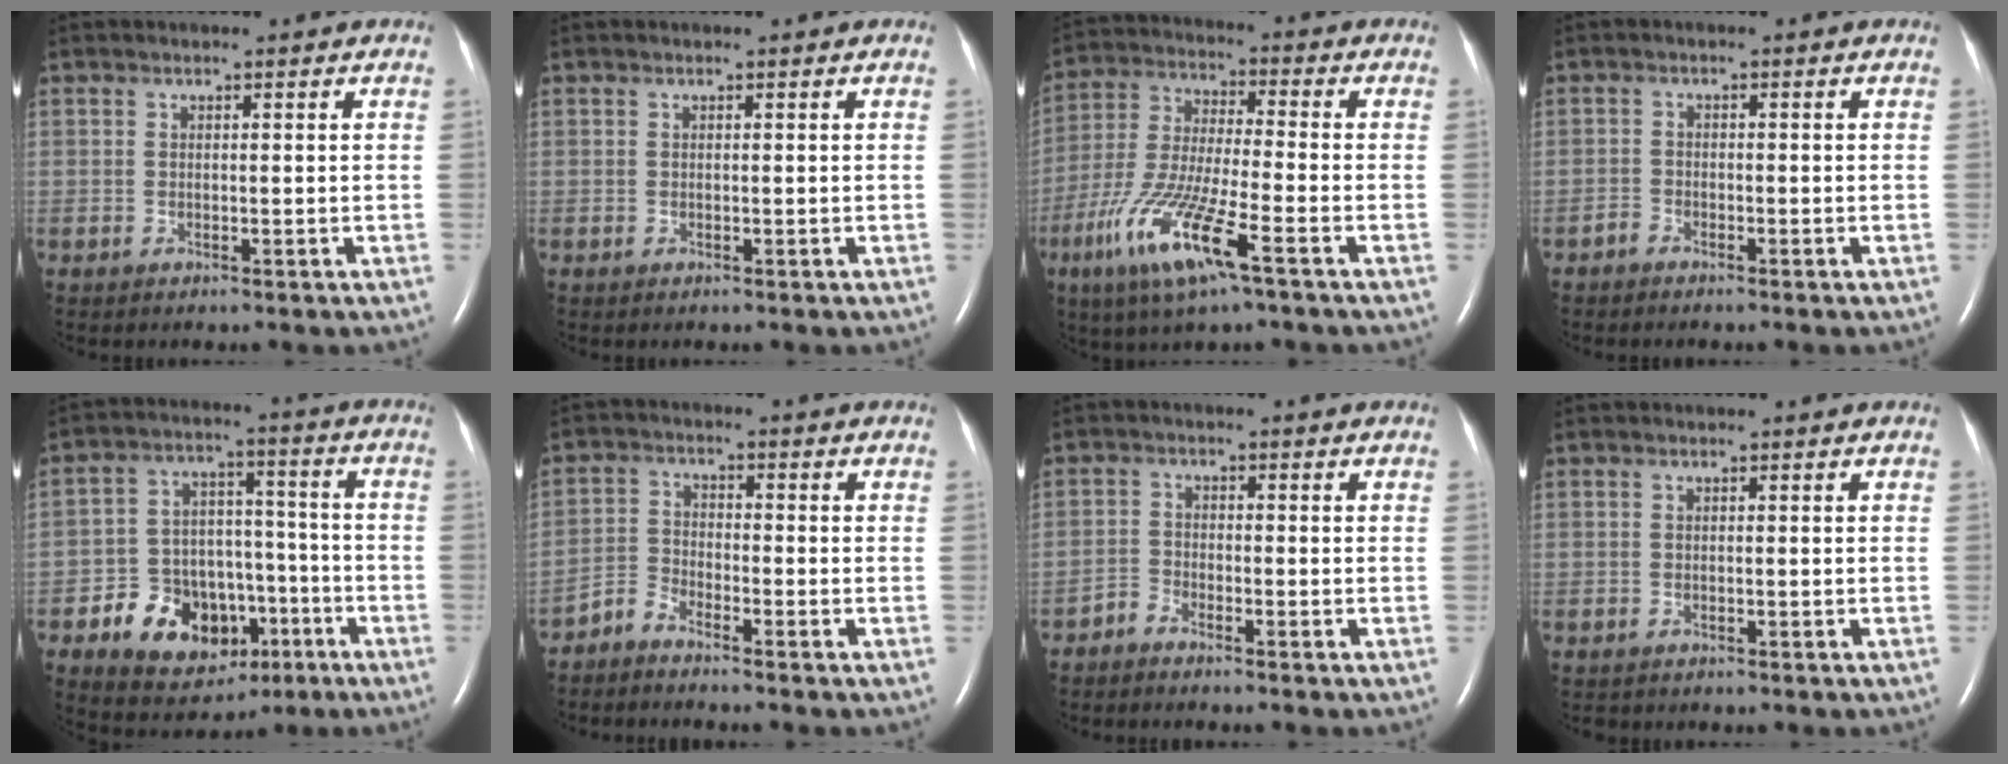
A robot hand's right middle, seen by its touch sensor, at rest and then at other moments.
{"total": 0.0}
{"total": 13.3, "force": [-6.7, 1.3, 11.4], "torque": [-0.246, -0.023, -0.127]}
{"total": 1.1, "force": [-1.0, 0.3, 0.2], "torque": [-0.009, 0.000, -0.022]}
{"total": 12.8, "force": [-5.9, 9.2, 6.6], "torque": [-0.107, 0.030, -0.082]}
{"total": 2.8, "force": [-2.8, 0.5, 0.2], "torque": [-0.009, -0.009, -0.059]}
{"total": 1.8, "force": [-1.7, 0.3, 0.2], "torque": [-0.006, -0.002, -0.036]}
{"total": 0.7, "force": [-0.6, 0.3, 0.0], "torque": [-0.008, -0.001, -0.010]}